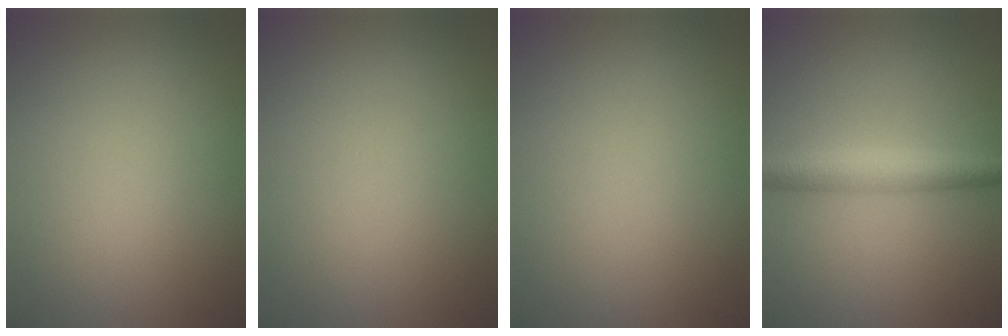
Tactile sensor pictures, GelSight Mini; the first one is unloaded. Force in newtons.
{"total": 0.0}
{"total": 0.0}
{"total": 3.7, "press": 3.7, "slide": 0.0}